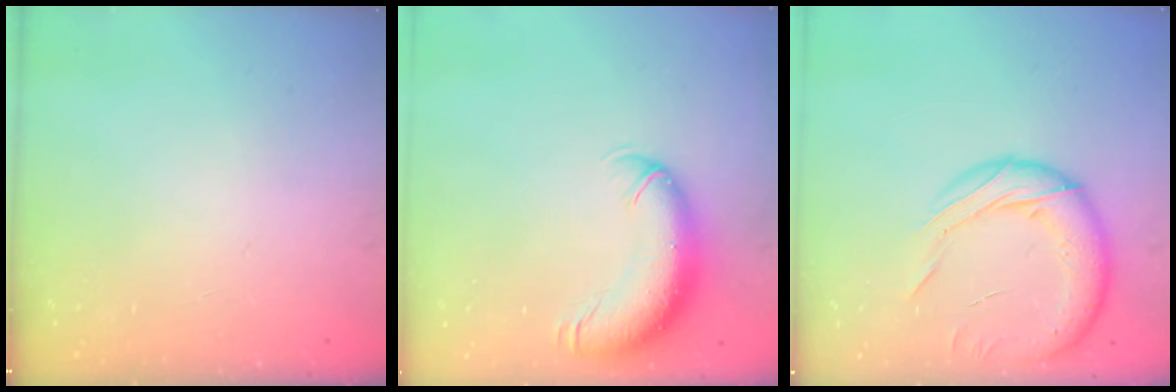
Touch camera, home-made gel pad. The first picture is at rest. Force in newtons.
{"total": 13.0, "press": 12.7, "slide": 2.9}
{"total": 18.0, "press": 17.7, "slide": 3.4}